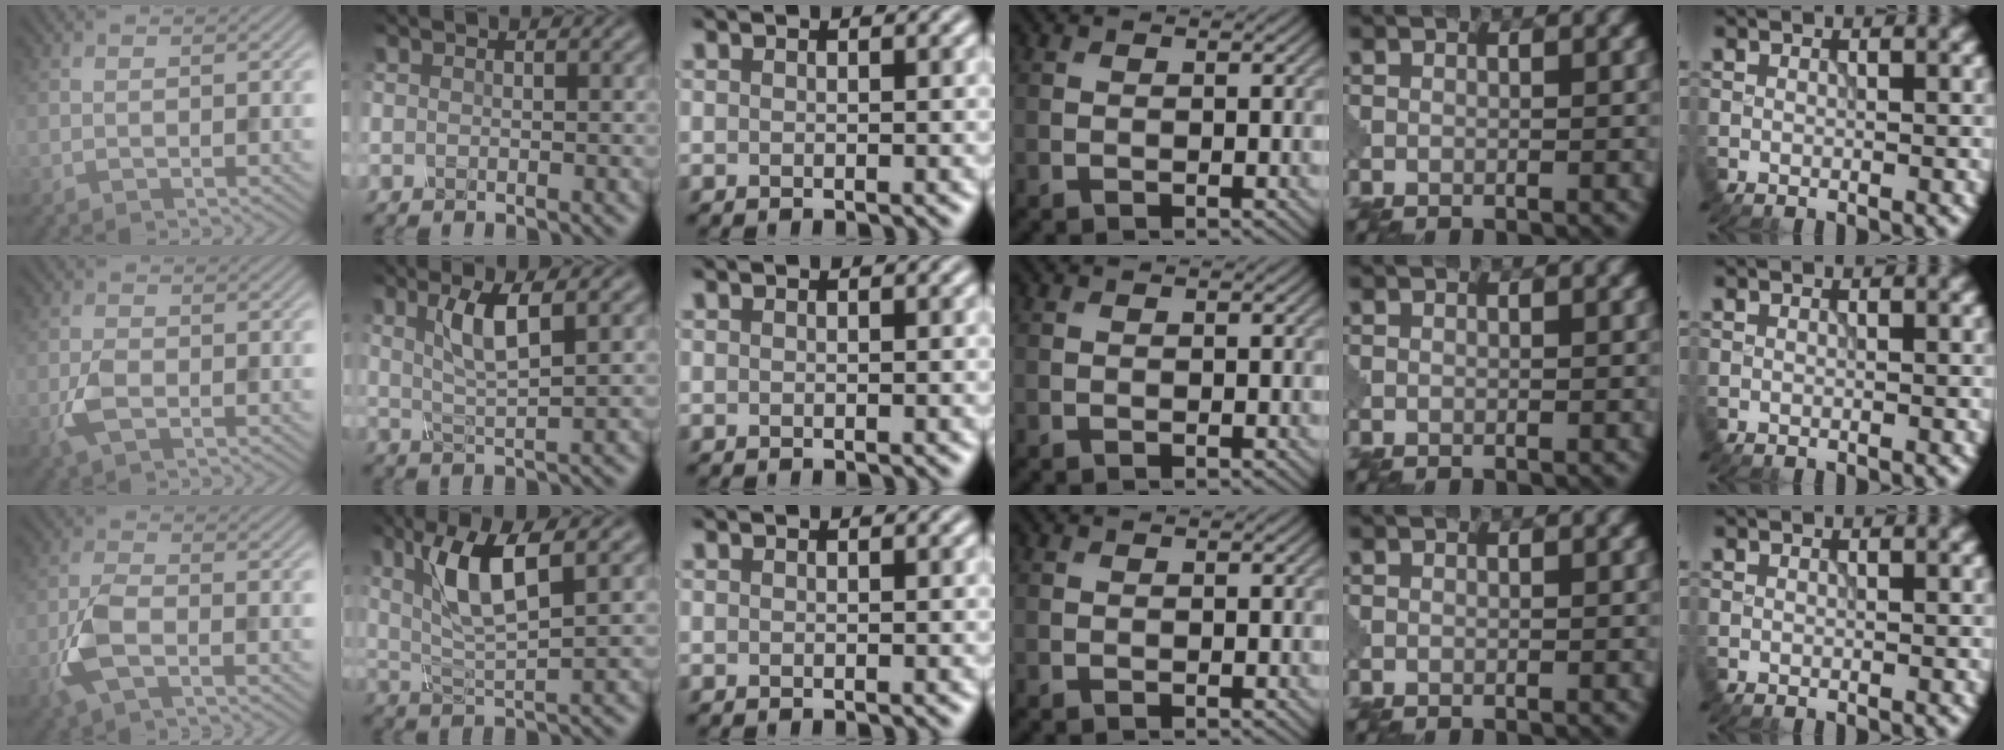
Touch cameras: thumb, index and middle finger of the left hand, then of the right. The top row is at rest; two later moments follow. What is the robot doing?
{"motion": "squeeze", "object": "clothespin"}